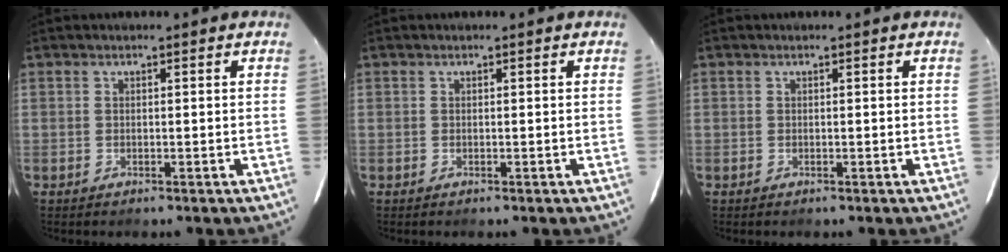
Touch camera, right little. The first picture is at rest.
{"total": 0.0}
{"total": 0.0}